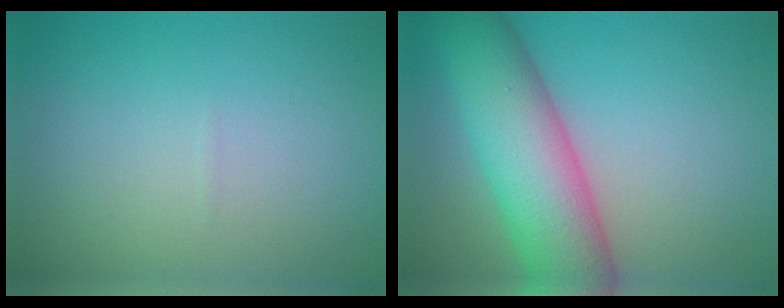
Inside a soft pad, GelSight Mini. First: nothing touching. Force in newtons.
{"total": 9.2, "press": 9.2, "slide": 0.5}